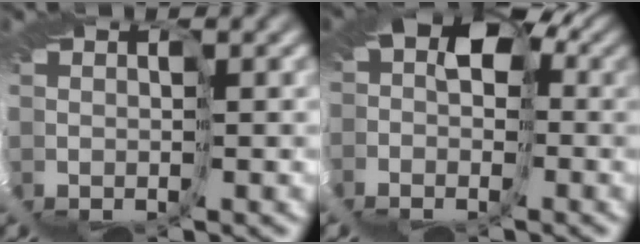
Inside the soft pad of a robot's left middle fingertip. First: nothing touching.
{"total": 7.2, "force": [-1.2, 5.9, 4.0], "torque": [-0.072, -0.002, -0.029]}